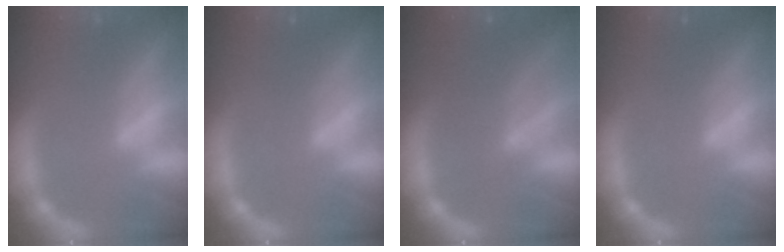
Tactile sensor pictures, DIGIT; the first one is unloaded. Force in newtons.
{"total": 1.5}
{"total": 5.5}
{"total": 1.5}